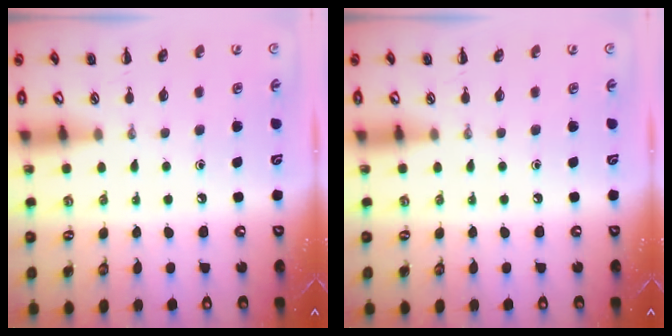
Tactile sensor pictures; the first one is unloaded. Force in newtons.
{"total": 0.0}